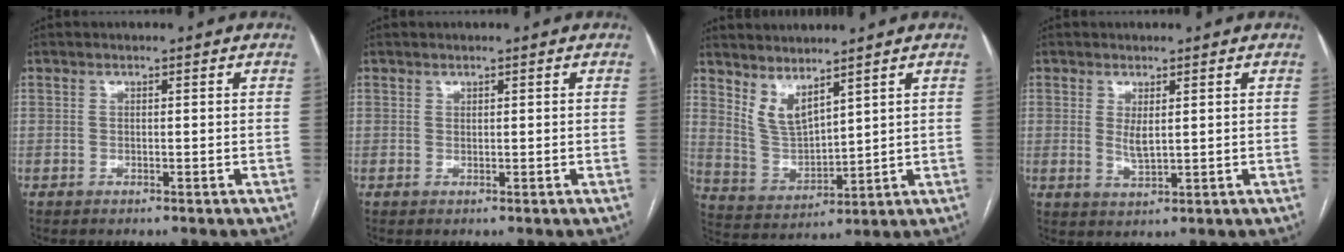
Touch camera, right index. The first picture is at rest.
{"total": 0.0}
{"total": 6.4, "force": [5.0, 1.7, 3.7], "torque": [-0.085, -0.013, 0.116]}
{"total": 2.7, "force": [0.6, 0.7, 2.5], "torque": [-0.052, -0.011, 0.017]}